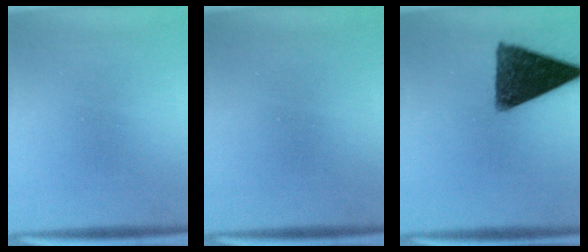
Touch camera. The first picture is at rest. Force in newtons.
{"total": 0.0}
{"total": 13.5}